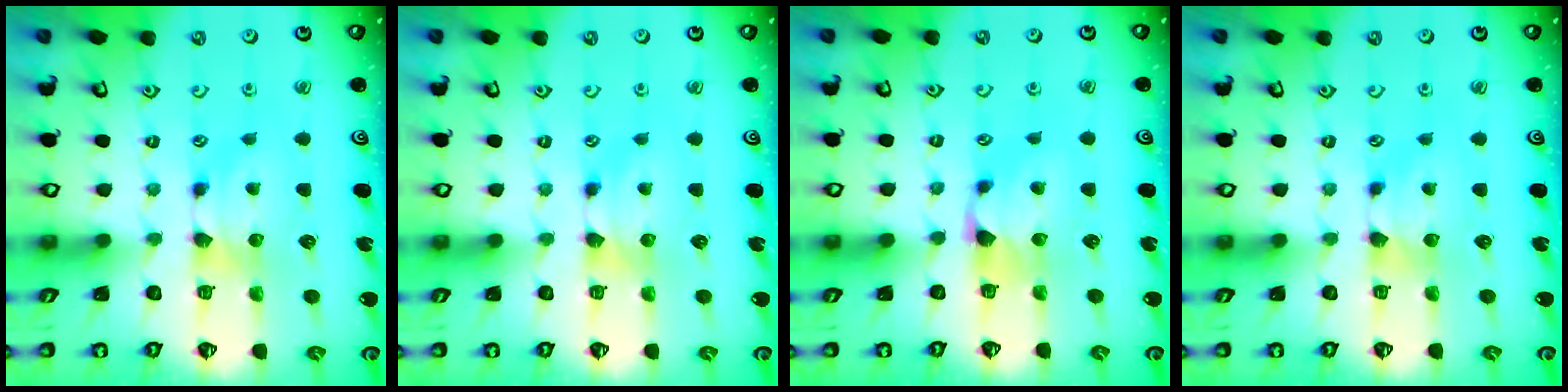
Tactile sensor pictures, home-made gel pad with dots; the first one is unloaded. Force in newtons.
{"total": 0.0}
{"total": 1.0, "press": 0.3, "slide": 0.9}
{"total": 0.5, "press": 0.4, "slide": 0.3}